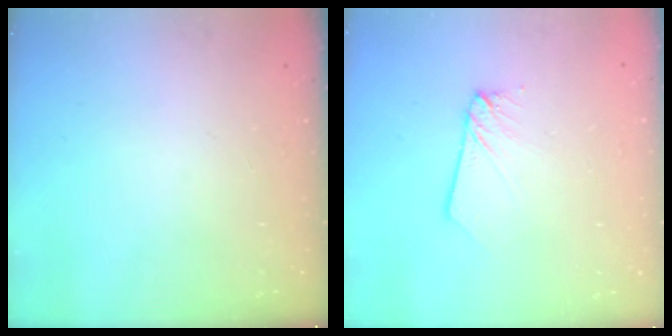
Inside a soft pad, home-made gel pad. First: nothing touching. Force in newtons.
{"total": 2.3, "press": 2.3, "slide": 0.2}